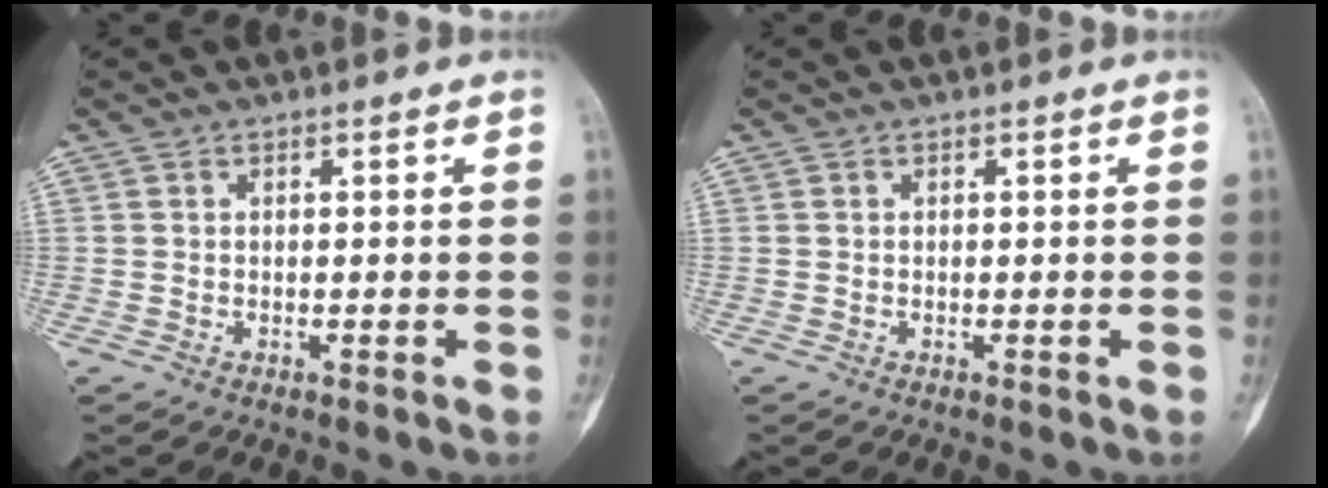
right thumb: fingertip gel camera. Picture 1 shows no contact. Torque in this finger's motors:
{"motor_torque": [0.00, 0.00, 0.00, 0.00, 0.01]}